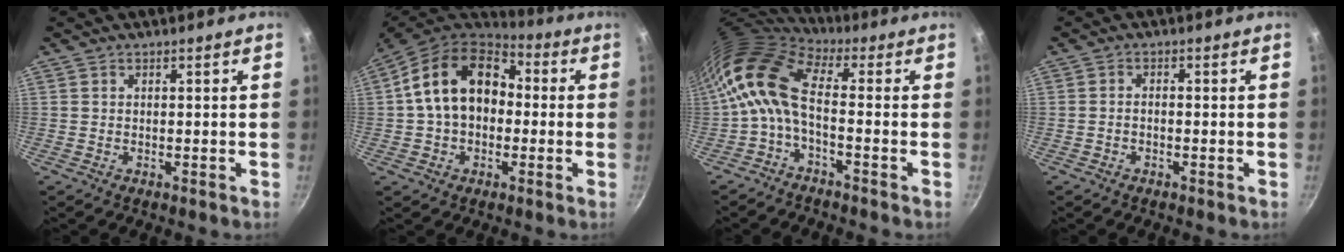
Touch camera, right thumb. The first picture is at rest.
{"total": 16.8, "force": [1.2, 12.2, 11.5], "torque": [-0.168, 0.038, 0.005]}
{"total": 10.3, "force": [-0.6, 4.5, 9.2], "torque": [-0.192, 0.024, -0.028]}
{"total": 1.2, "force": [-0.6, 0.6, 0.8], "torque": [-0.015, 0.010, -0.013]}